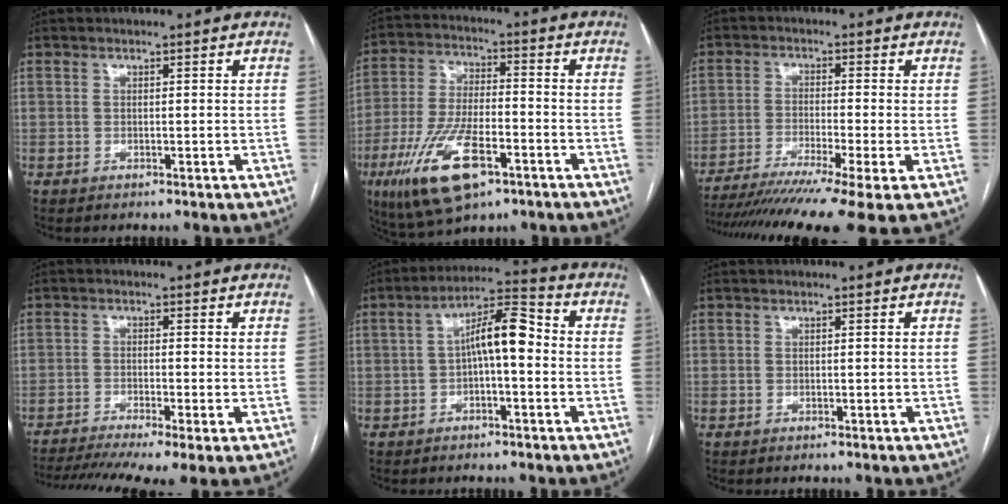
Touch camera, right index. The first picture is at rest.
{"total": 14.8, "force": [-7.3, 5.3, 11.8], "torque": [-0.244, -0.009, -0.124]}
{"total": 14.9, "force": [-11.1, -0.9, 10.0], "torque": [-0.146, -0.035, -0.178]}
{"total": 11.9, "force": [-8.3, 1.4, 8.4], "torque": [-0.152, -0.014, -0.133]}
{"total": 8.1, "force": [-0.2, 2.1, 7.9], "torque": [-0.135, 0.034, -0.006]}
{"total": 0.0}